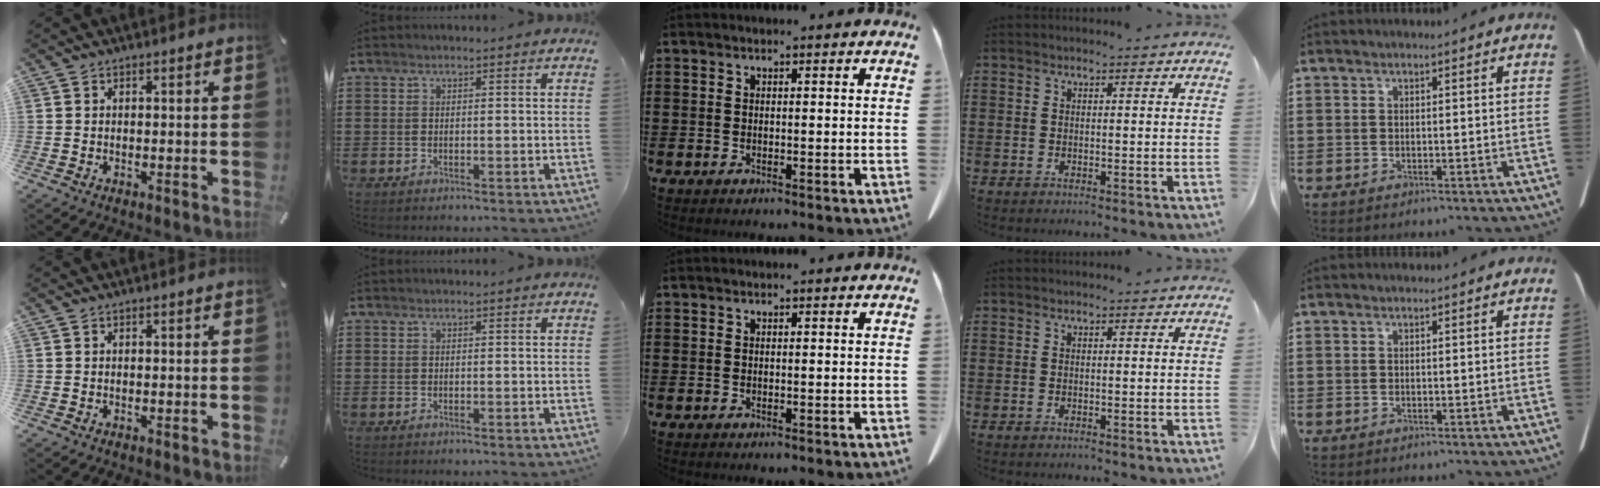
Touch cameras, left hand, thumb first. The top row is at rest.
{}